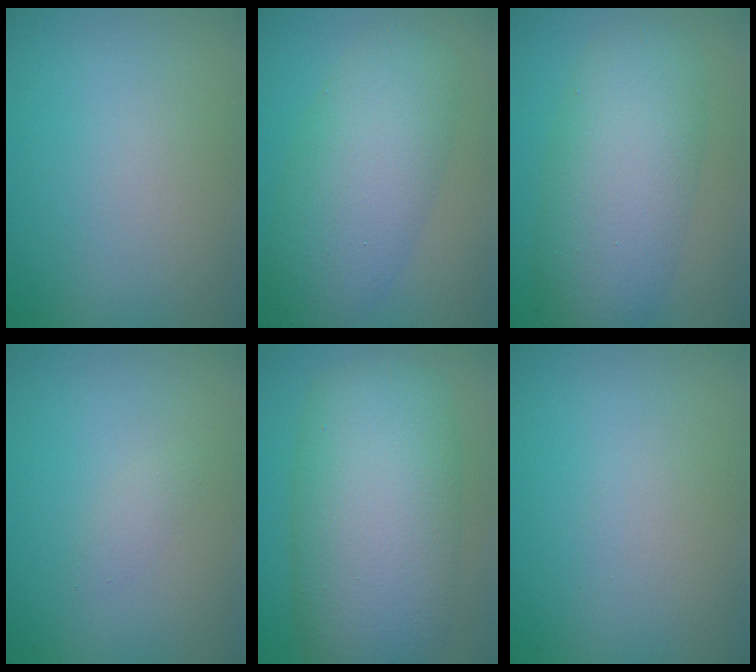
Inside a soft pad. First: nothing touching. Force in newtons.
{"total": 7.2, "press": 7.2, "slide": 0.1}
{"total": 8.2, "press": 8.2, "slide": 0.2}
{"total": 0.7, "press": 0.7, "slide": 0.0}
{"total": 12.7, "press": 12.7, "slide": 0.4}
{"total": 0.0}